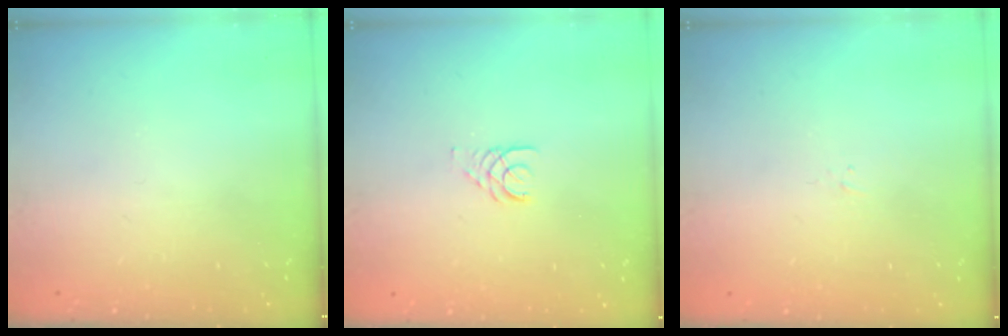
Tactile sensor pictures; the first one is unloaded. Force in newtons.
{"total": 2.5, "press": 2.5, "slide": 0.3}
{"total": 1.6, "press": 1.5, "slide": 0.3}